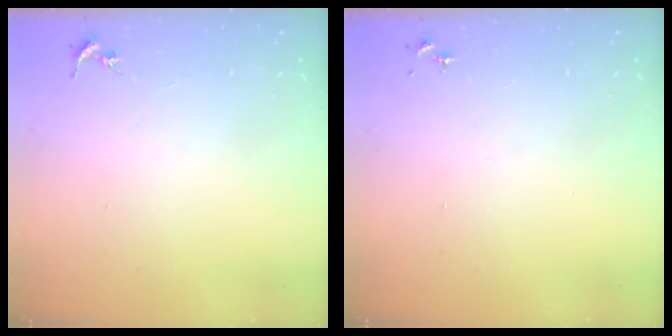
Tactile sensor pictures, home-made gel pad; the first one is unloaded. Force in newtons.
{"total": 0.0}